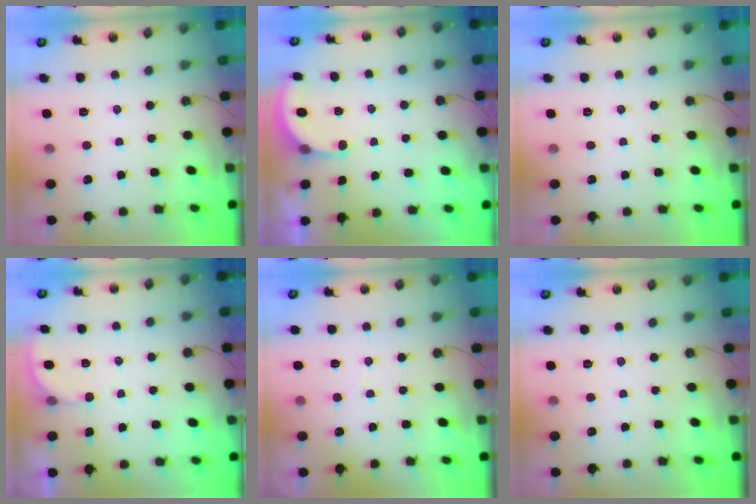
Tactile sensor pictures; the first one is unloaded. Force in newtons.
{"total": 2.9, "press": 2.9, "slide": 0.2}
{"total": 0.0}
{"total": 2.9, "press": 2.9, "slide": 0.2}
{"total": 3.2, "press": 2.8, "slide": 1.5}
{"total": 0.0}